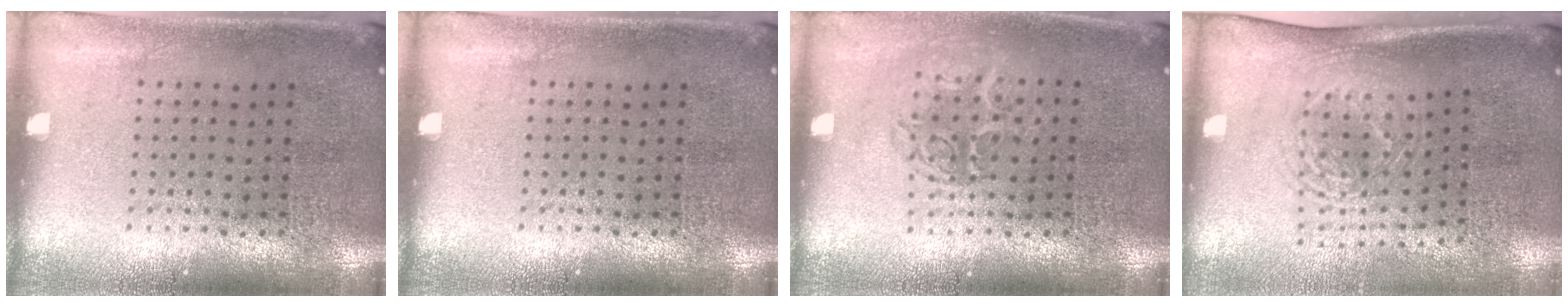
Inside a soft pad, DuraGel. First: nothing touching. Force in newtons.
{"total": 0.0}
{"total": 1.2, "press": 1.1, "slide": 0.6}
{"total": 1.7, "press": 1.3, "slide": 1.1}